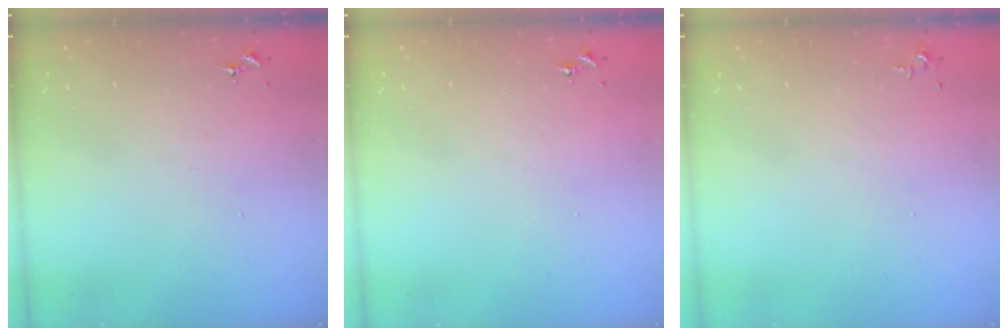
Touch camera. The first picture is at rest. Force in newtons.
{"total": 0.0}
{"total": 3.5, "press": 3.4, "slide": 0.5}